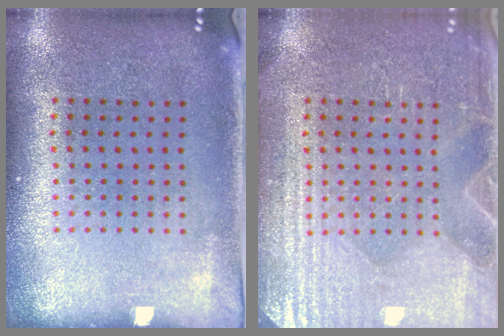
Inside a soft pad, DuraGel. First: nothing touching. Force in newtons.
{"total": 4.2, "press": 4.1, "slide": 0.6}